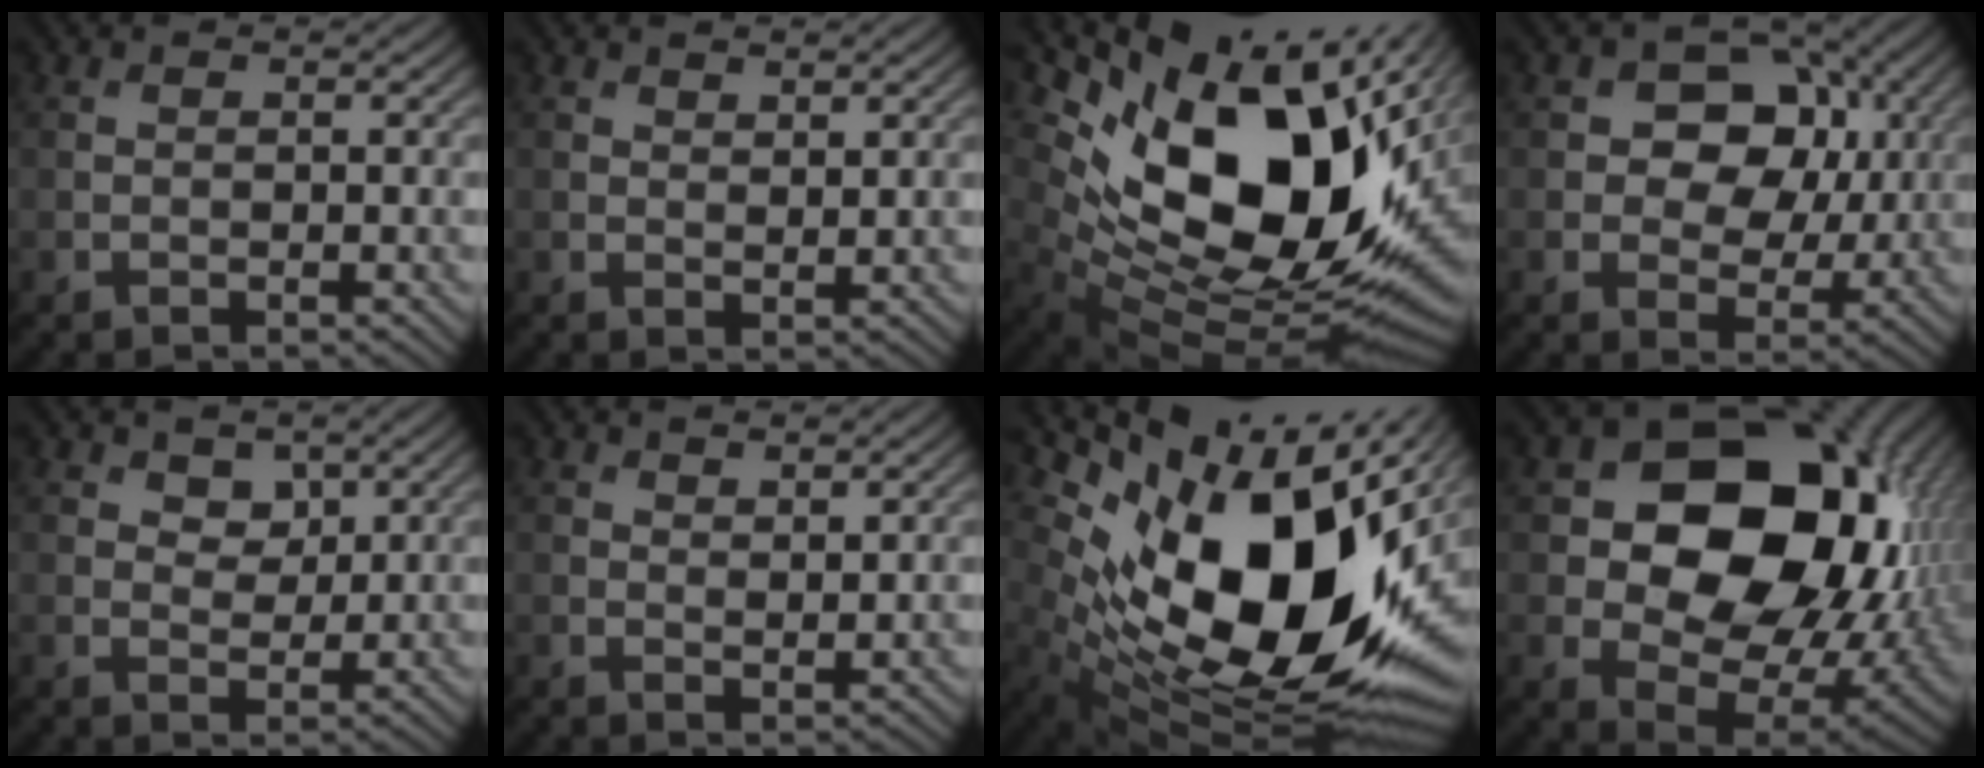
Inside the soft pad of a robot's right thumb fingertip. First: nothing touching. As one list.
[{"total": 1.3, "force": [1.1, 0.4, 0.6], "torque": [-0.015, -0.005, 0.022]}, {"total": 19.6, "force": [4.6, 10.9, 15.6], "torque": [-0.283, -0.026, 0.103]}, {"total": 9.3, "force": [1.9, 7.1, 5.8], "torque": [-0.085, 0.005, 0.014]}, {"total": 3.0, "force": [1.5, 2.1, 1.6], "torque": [-0.031, -0.008, 0.018]}, {"total": 1.6, "force": [1.3, 0.4, 0.8], "torque": [-0.017, -0.005, 0.028]}, {"total": 20.0, "force": [2.2, 10.8, 16.7], "torque": [-0.283, -0.040, 0.059]}, {"total": 18.0, "force": [3.1, 13.4, 11.7], "torque": [-0.180, -0.019, 0.073]}]